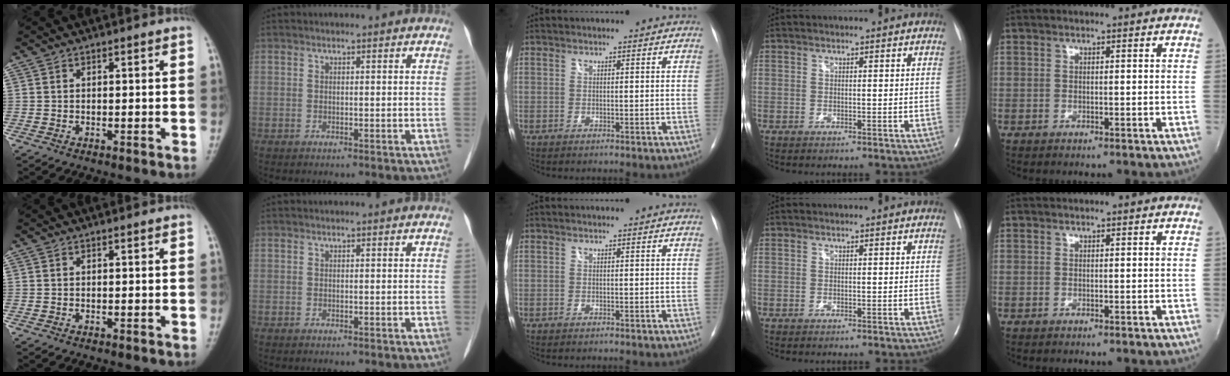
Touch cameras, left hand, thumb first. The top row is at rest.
{}